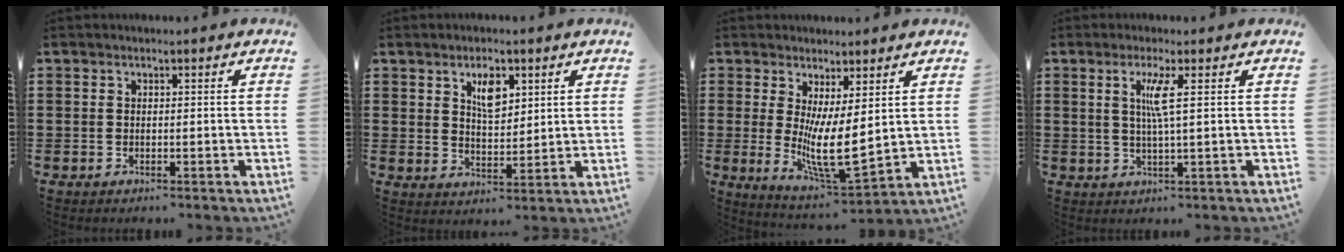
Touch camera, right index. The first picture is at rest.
{"total": 4.7, "force": [2.5, 2.3, 3.3], "torque": [-0.058, 0.003, 0.040]}
{"total": 9.0, "force": [0.7, 2.9, 8.5], "torque": [-0.157, -0.029, 0.016]}
{"total": 3.9, "force": [0.9, -0.6, 3.7], "torque": [-0.074, -0.006, 0.011]}